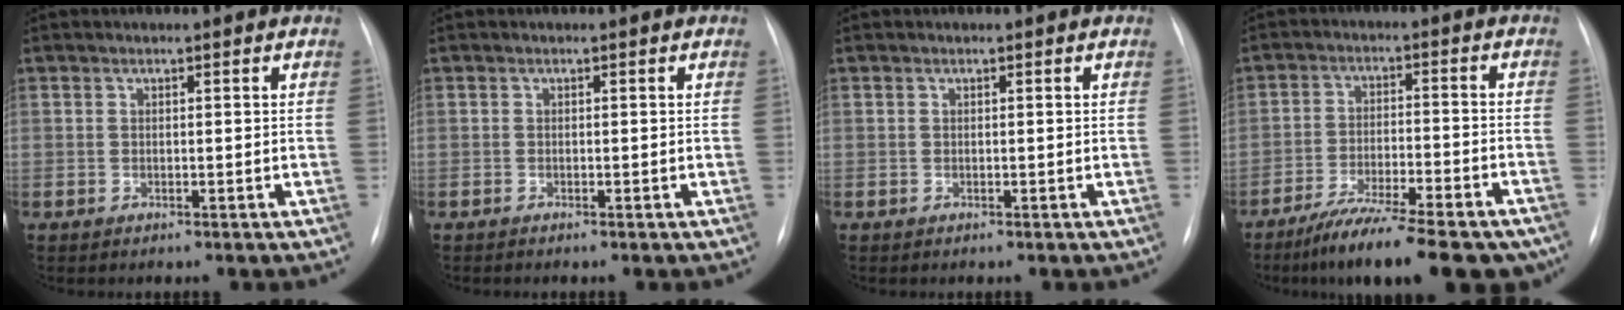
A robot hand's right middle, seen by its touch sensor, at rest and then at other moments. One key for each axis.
{"total": 0.0}
{"total": 0.0}
{"total": 18.0, "fx": -14.2, "fy": 3.6, "fz": 10.4, "tx": -0.119, "ty": -0.003, "tz": -0.215}